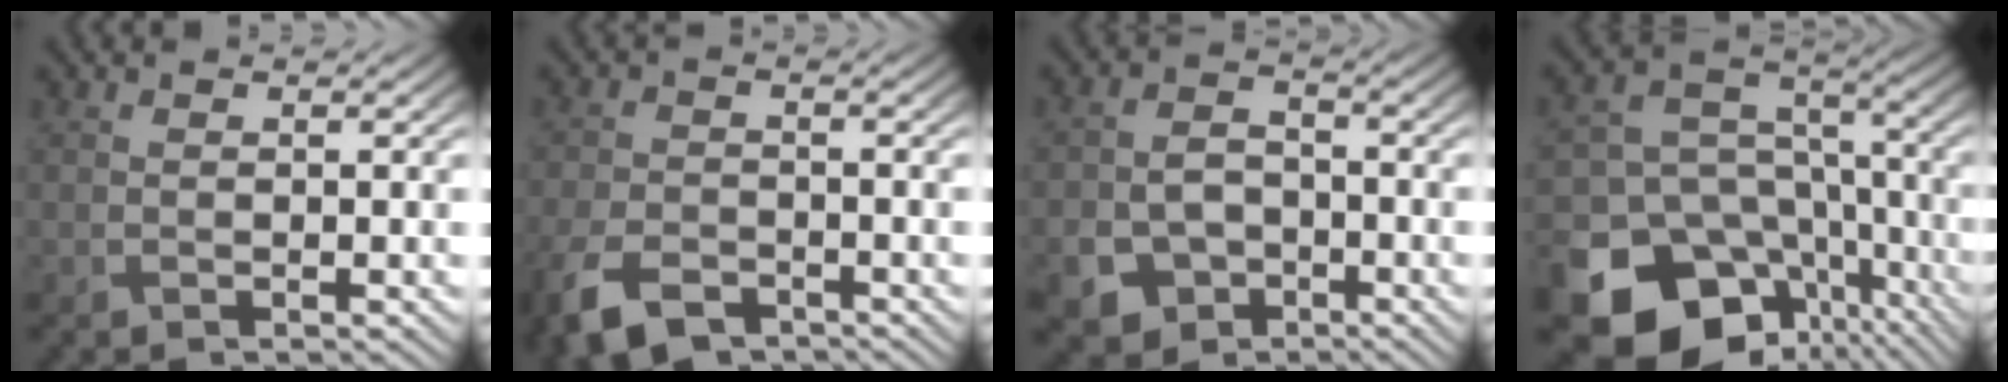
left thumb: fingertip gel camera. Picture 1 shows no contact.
{"total": 6.7, "force": [-4.4, 3.5, 3.6], "torque": [-0.082, -0.019, -0.088]}
{"total": 6.6, "force": [-3.7, 4.8, 2.7], "torque": [-0.050, -0.013, -0.070]}
{"total": 20.8, "force": [-11.1, 15.7, 7.8], "torque": [-0.175, -0.077, -0.157]}